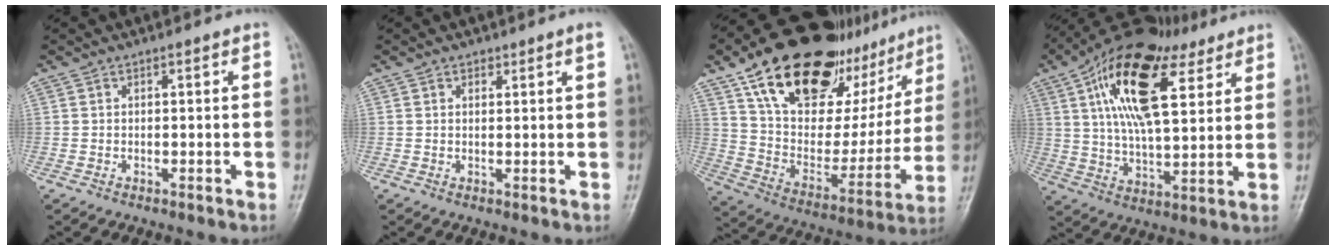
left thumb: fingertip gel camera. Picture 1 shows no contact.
{"total": 1.3, "force": [1.1, 0.5, 0.6], "torque": [0.000, -0.007, 0.014]}
{"total": 31.7, "force": [19.0, 15.9, 19.9], "torque": [-0.260, -0.023, 0.308]}
{"total": 21.7, "force": [9.6, 9.8, 16.9], "torque": [-0.273, -0.012, 0.160]}